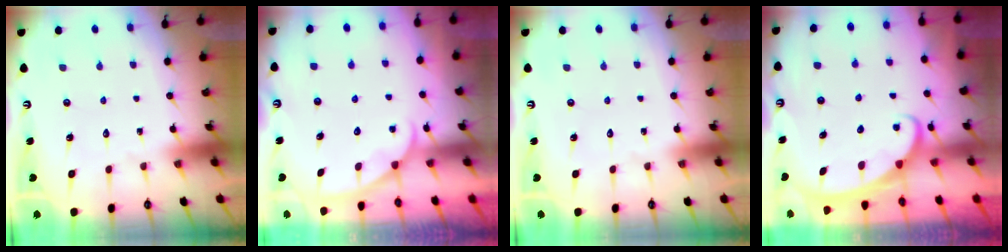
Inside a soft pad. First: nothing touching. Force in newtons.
{"total": 1.5, "press": 1.4, "slide": 0.2}
{"total": 0.0}
{"total": 2.4, "press": 2.4, "slide": 0.3}